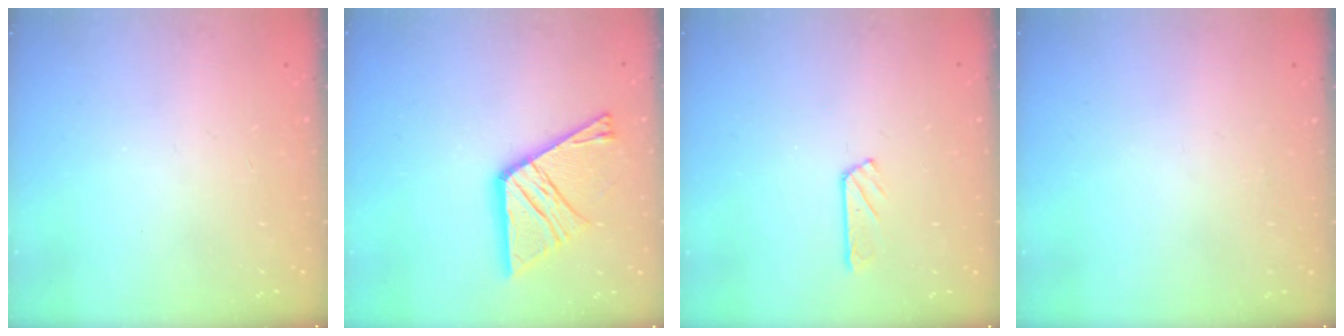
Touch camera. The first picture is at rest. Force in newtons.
{"total": 16.0, "press": 15.9, "slide": 1.5}
{"total": 2.9, "press": 2.9, "slide": 0.3}
{"total": 0.0}